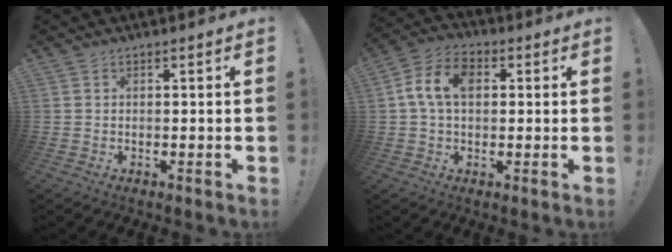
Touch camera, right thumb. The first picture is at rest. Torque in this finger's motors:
{"motor_torque": [0.28, 0.28, 0.10, 0.05, 0.01]}